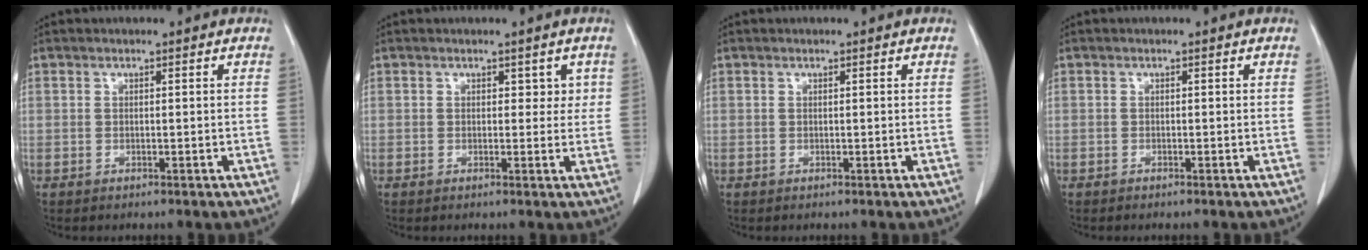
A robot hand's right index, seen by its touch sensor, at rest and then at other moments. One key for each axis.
{"total": 2.2, "fx": 0.9, "fy": 1.6, "fz": 1.2, "tx": 0.000, "ty": 0.000, "tz": 0.009}
{"total": 0.0}
{"total": 0.0}